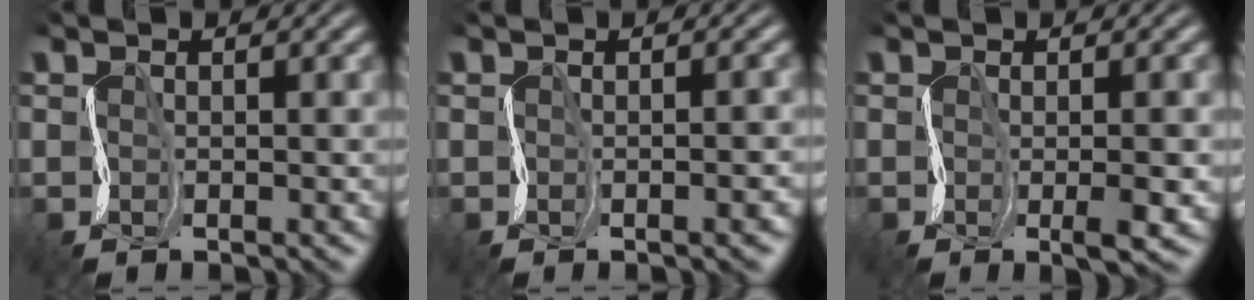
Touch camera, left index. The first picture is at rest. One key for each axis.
{"total": 4.7, "fx": -1.2, "fy": 2.1, "fz": 4.0, "tx": -0.013, "ty": 0.010, "tz": -0.008}
{"total": 3.8, "fx": -0.4, "fy": 0.9, "fz": 3.7, "tx": -0.052, "ty": -0.001, "tz": -0.004}